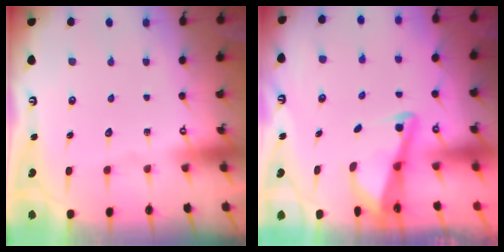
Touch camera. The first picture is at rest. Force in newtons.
{"total": 2.9, "press": 2.8, "slide": 0.4}